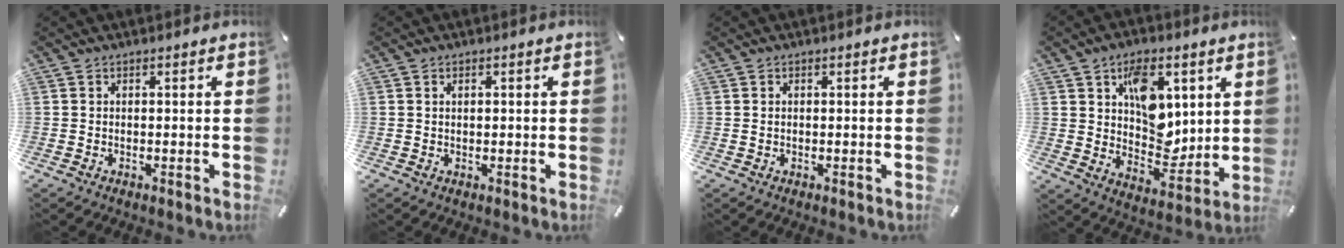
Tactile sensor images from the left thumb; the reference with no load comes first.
{"total": 0.9, "force": [0.3, 0.5, 0.6], "torque": [-0.014, 0.004, 0.004]}
{"total": 0.6, "force": [0.1, 0.4, 0.5], "torque": [-0.011, 0.001, 0.001]}
{"total": 11.7, "force": [4.6, 8.3, 6.9], "torque": [-0.084, -0.027, 0.083]}